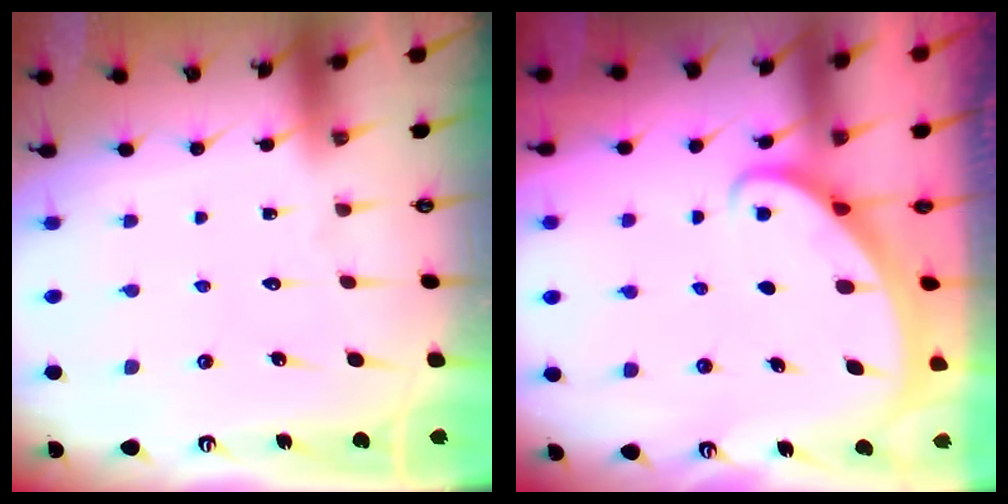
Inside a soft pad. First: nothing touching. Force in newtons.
{"total": 1.8, "press": 1.7, "slide": 0.0}